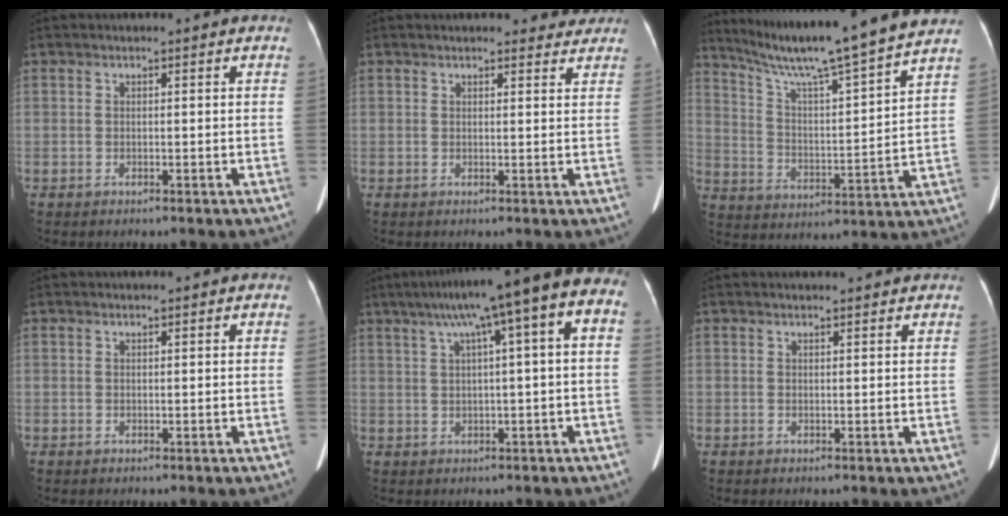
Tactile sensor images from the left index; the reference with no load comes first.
{"total": 5.8, "force": [5.3, 1.9, 1.4], "torque": [0.000, 0.008, 0.050]}
{"total": 19.1, "force": [16.8, -1.6, 9.1], "torque": [-0.159, -0.017, 0.253]}
{"total": 0.0}
{"total": 14.0, "force": [5.9, 0.9, 12.7], "torque": [-0.184, 0.052, 0.071]}
{"total": 2.1, "force": [2.0, 0.5, 0.3], "torque": [-0.007, 0.016, 0.021]}